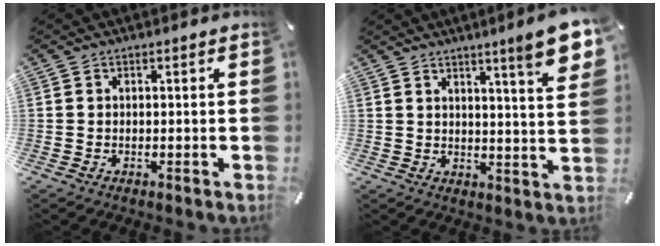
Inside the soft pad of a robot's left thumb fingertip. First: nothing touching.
{"total": 10.0, "force": [6.6, 1.0, 7.5], "torque": [-0.107, -0.042, 0.104]}